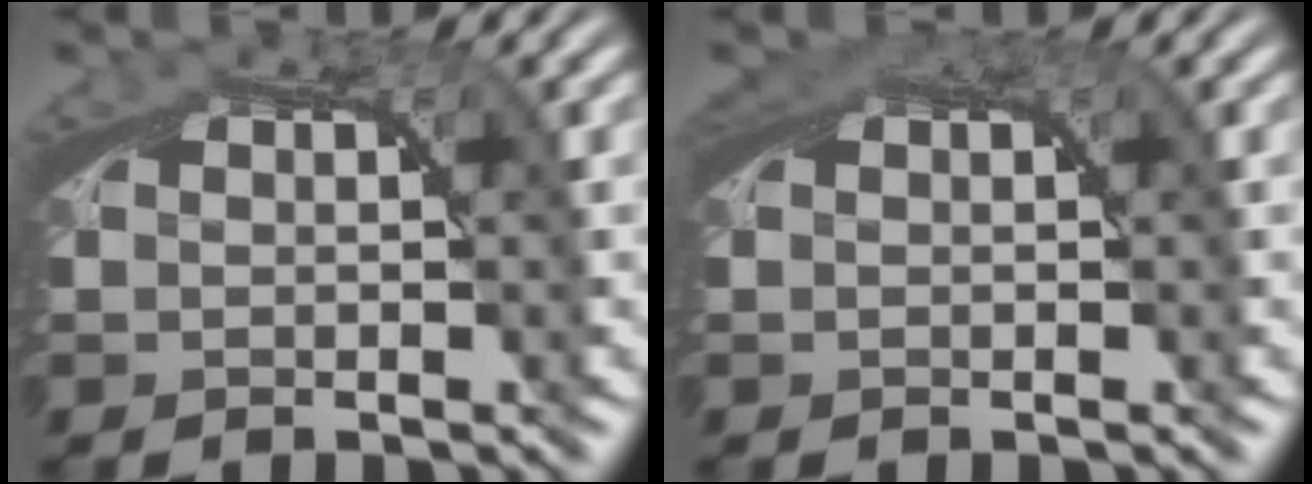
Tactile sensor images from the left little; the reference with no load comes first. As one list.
[{"total": 1.7, "force": [0.9, 0.9, 1.1], "torque": [-0.016, 0.008, 0.011]}]